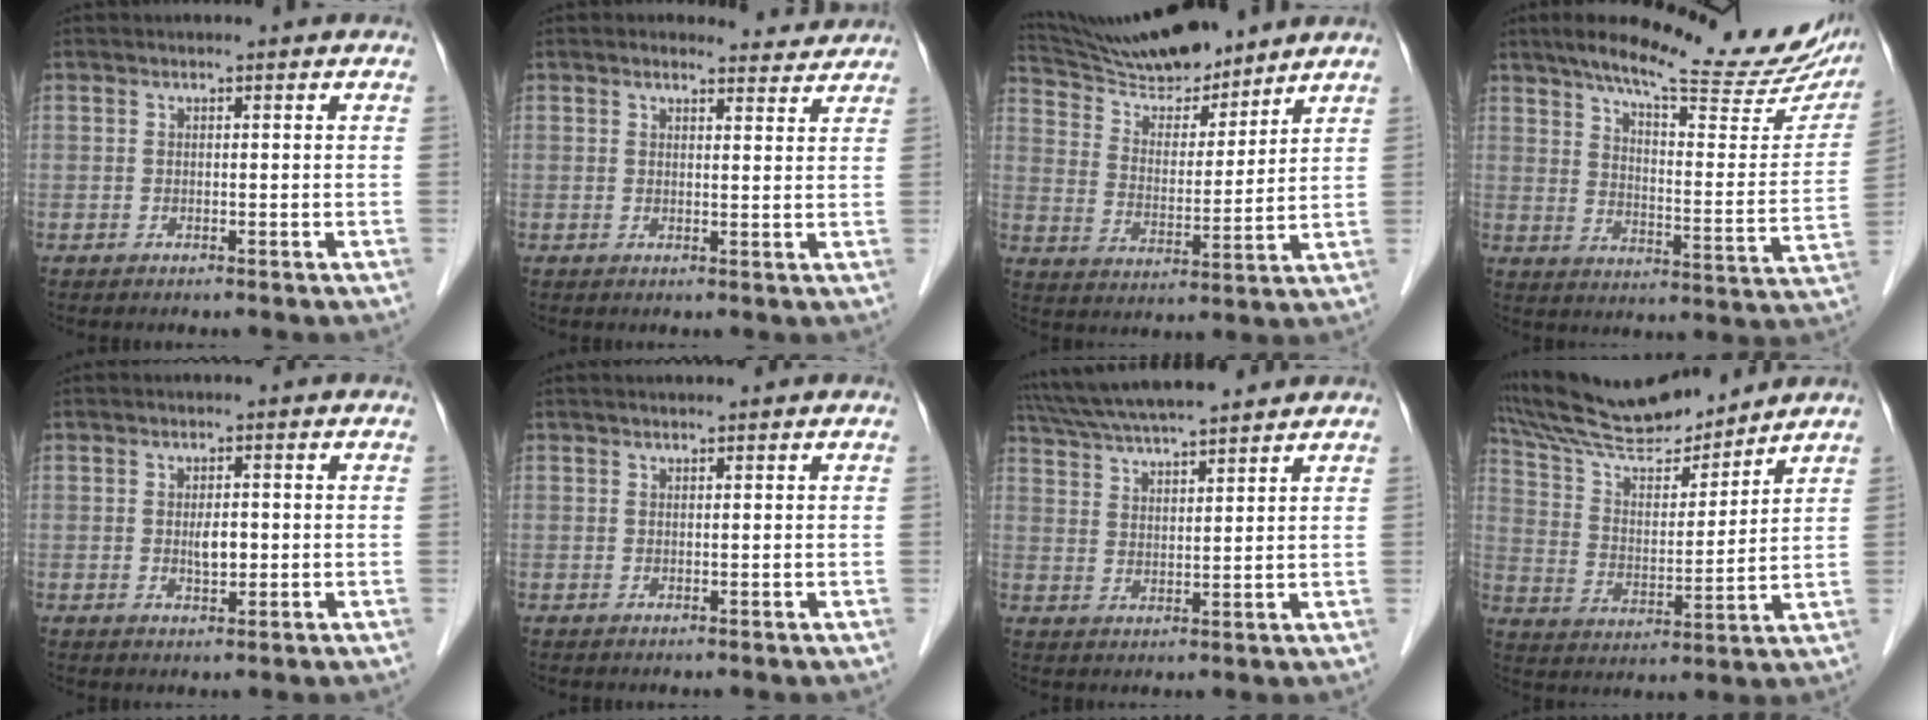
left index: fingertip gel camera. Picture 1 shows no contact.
{"total": 3.5, "force": [3.4, 1.0, 0.0], "torque": [-0.003, 0.002, 0.033]}
{"total": 14.3, "force": [13.3, 2.1, 4.7], "torque": [-0.088, 0.008, 0.240]}
{"total": 24.0, "force": [19.2, 4.2, 13.7], "torque": [-0.196, -0.009, 0.252]}
{"total": 2.3, "force": [0.0, 1.0, 2.1], "torque": [-0.040, -0.001, 0.001]}
{"total": 1.8, "force": [1.6, 0.1, 0.9], "torque": [-0.010, 0.019, 0.026]}
{"total": 14.5, "force": [12.9, 1.4, 6.5], "torque": [-0.123, 0.037, 0.215]}
{"total": 14.2, "force": [13.4, 1.6, 4.5], "torque": [-0.090, 0.009, 0.245]}